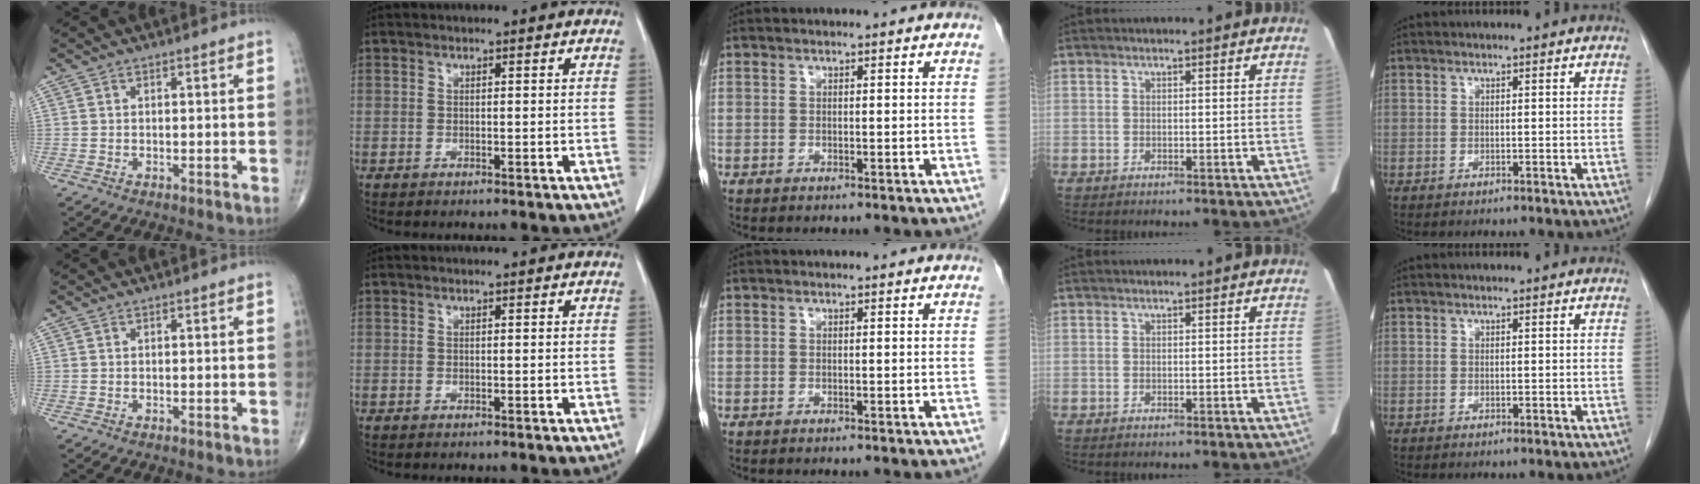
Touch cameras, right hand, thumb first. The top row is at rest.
{}